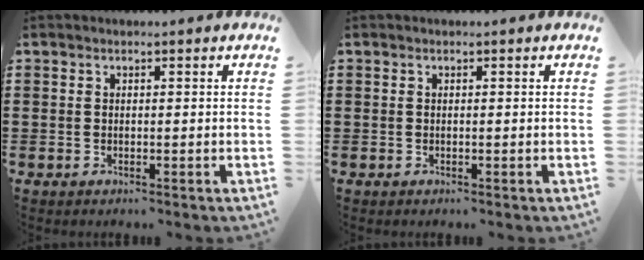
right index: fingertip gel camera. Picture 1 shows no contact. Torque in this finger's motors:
{"motor_torque": [0.00, 0.00, 0.00, 0.00]}